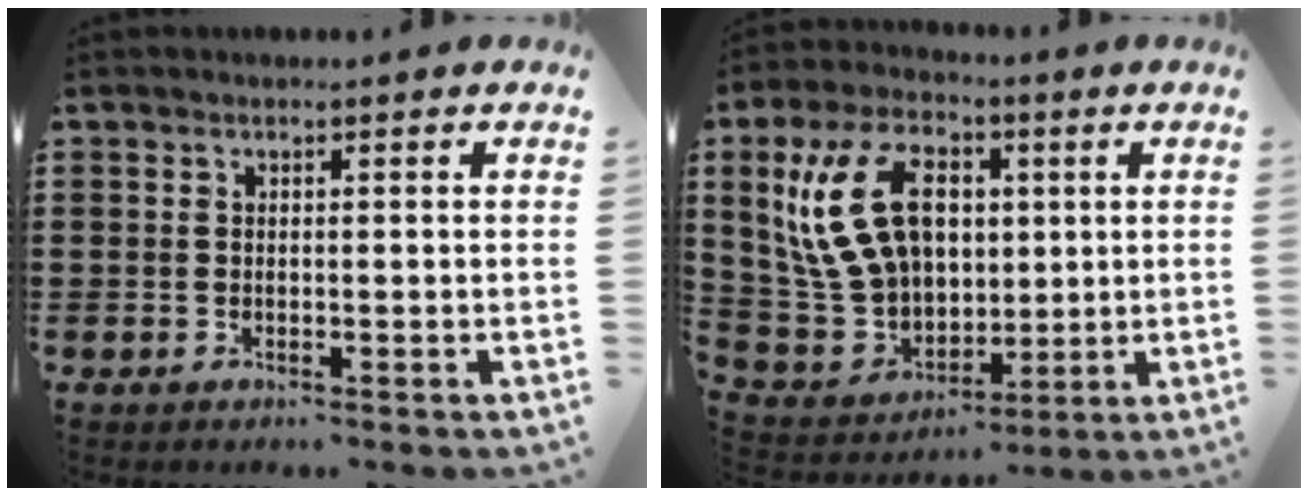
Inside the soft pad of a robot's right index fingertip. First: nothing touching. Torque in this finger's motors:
{"motor_torque": [2.14, 0.00, 0.98, 0.21]}